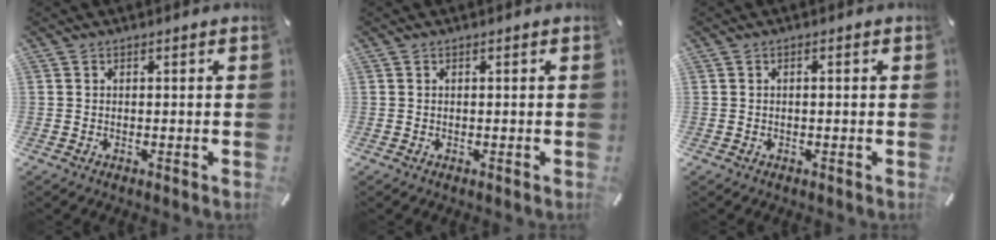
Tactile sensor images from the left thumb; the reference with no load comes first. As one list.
[{"total": 0.0}, {"total": 0.8, "force": [-0.1, 0.2, 0.8], "torque": [-0.015, -0.001, -0.001]}]